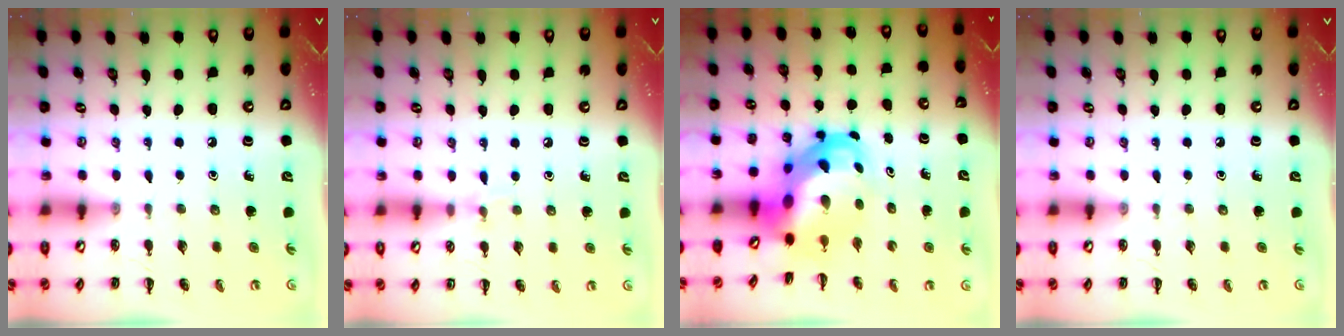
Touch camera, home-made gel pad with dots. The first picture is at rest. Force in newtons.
{"total": 4.7, "press": 4.4, "slide": 1.6}
{"total": 7.7, "press": 7.3, "slide": 2.2}
{"total": 0.0}